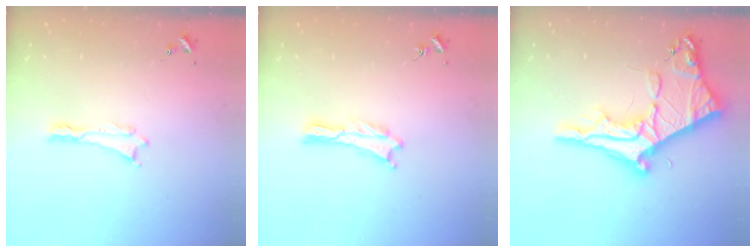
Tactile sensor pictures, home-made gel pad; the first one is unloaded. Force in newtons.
{"total": 0.0}
{"total": 9.8, "press": 9.8, "slide": 1.1}